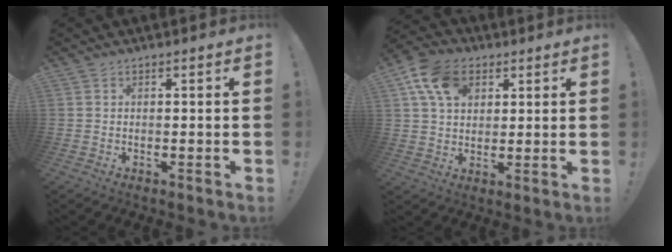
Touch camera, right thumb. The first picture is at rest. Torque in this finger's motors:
{"motor_torque": [1.12, 1.22, 0.53, -0.15, 0.08]}